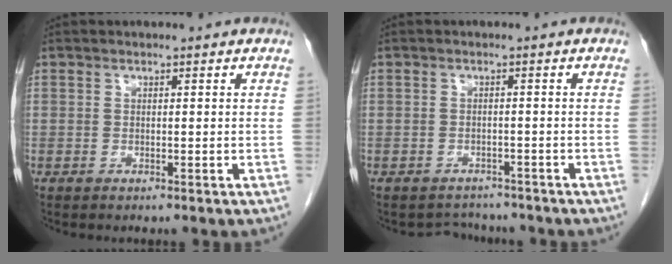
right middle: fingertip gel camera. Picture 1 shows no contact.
{"total": 3.4, "force": [-3.0, 1.5, -0.4], "torque": [0.004, 0.007, -0.044]}